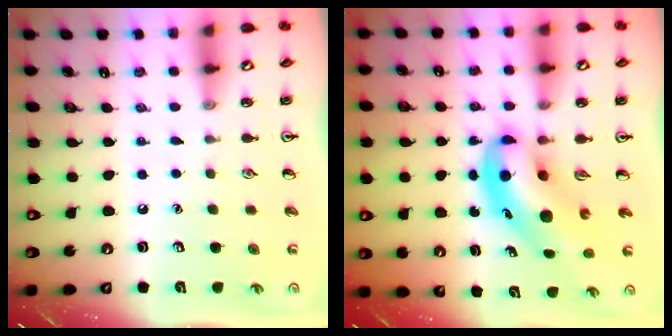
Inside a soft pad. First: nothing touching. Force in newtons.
{"total": 8.4, "press": 8.1, "slide": 2.5}